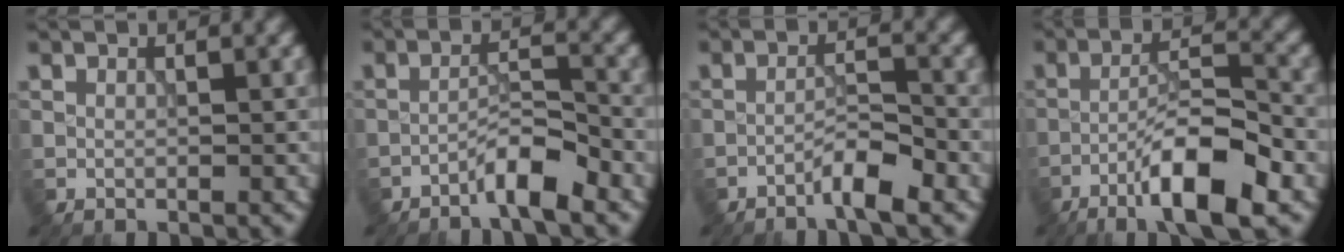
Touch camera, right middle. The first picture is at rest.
{"total": 3.5, "force": [-2.7, 0.3, 2.2], "torque": [-0.038, 0.012, -0.054]}
{"total": 3.0, "force": [-2.3, 0.3, 2.0], "torque": [-0.036, 0.010, -0.045]}
{"total": 8.0, "force": [-4.6, 1.5, 6.4], "torque": [-0.109, 0.012, -0.084]}